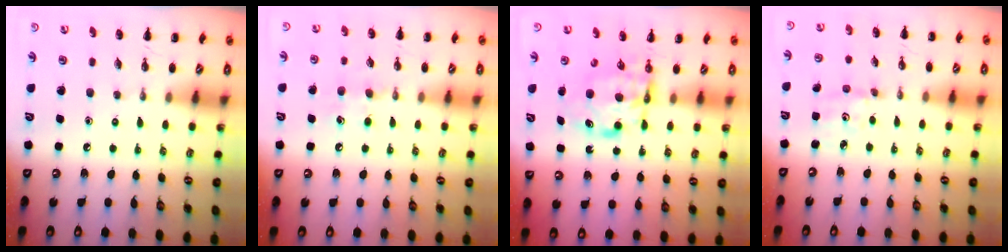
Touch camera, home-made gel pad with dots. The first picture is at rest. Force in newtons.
{"total": 6.8, "press": 6.6, "slide": 1.6}
{"total": 5.7, "press": 5.6, "slide": 1.4}
{"total": 1.6, "press": 1.5, "slide": 0.3}